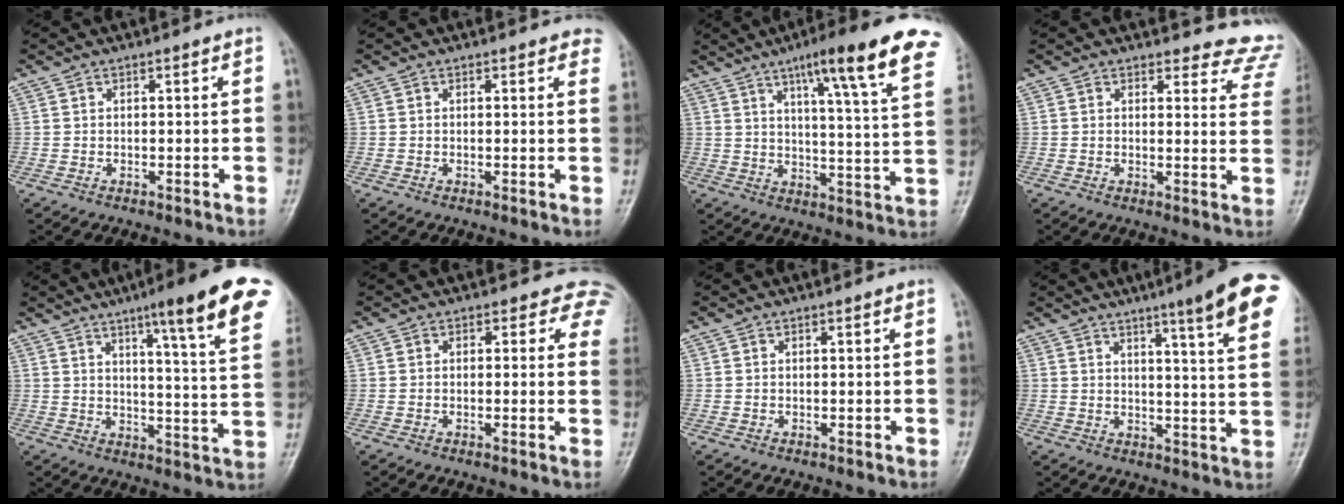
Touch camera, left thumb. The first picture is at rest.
{"total": 2.7, "force": [2.3, 1.2, 0.9], "torque": [0.013, -0.006, 0.007]}
{"total": 19.5, "force": [11.5, 2.3, 15.5], "torque": [-0.199, -0.035, 0.151]}
{"total": 10.8, "force": [10.3, 3.2, -0.5], "torque": [0.067, -0.087, 0.074]}
{"total": 18.3, "force": [10.6, 1.5, 14.8], "torque": [-0.180, -0.046, 0.133]}
{"total": 4.8, "force": [3.3, 3.1, 1.4], "torque": [0.022, -0.007, 0.007]}
{"total": 0.0}
{"total": 15.3, "force": [8.6, 1.3, 12.6], "torque": [-0.147, -0.037, 0.098]}